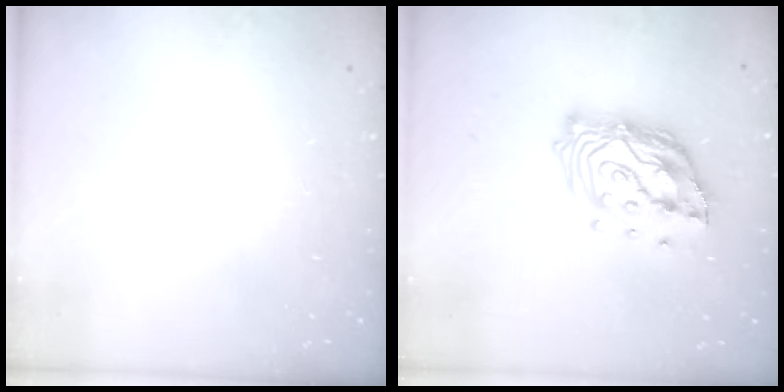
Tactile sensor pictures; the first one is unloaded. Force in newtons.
{"total": 17.0, "press": 16.9, "slide": 1.5}